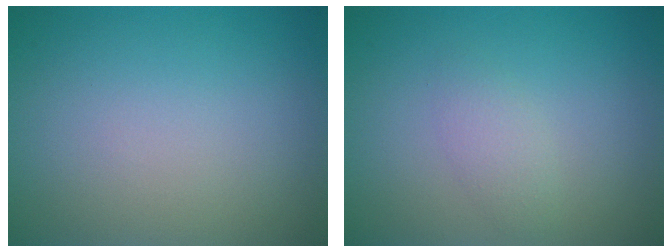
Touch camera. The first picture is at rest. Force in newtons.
{"total": 1.5, "press": 1.5, "slide": 0.0}